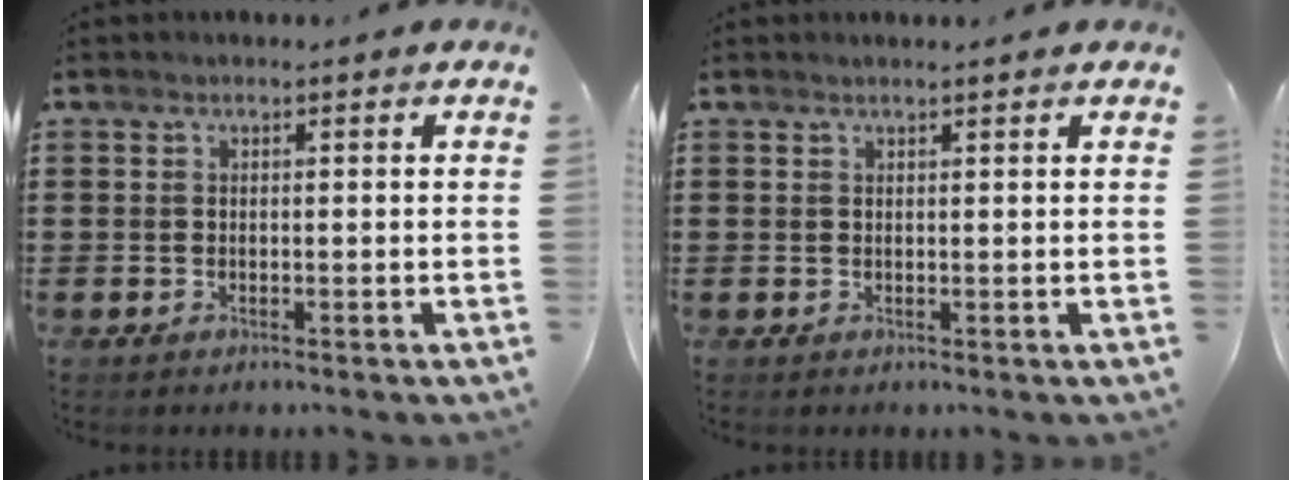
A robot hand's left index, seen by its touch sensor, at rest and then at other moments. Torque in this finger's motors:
{"motor_torque": [-0.10, 0.65, 0.01, 0.00]}